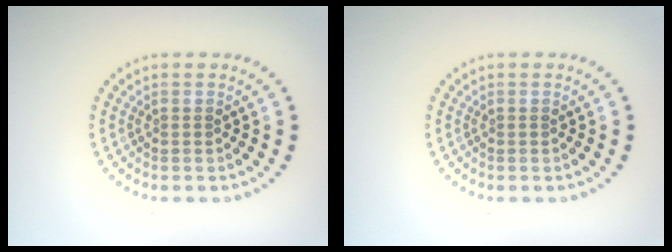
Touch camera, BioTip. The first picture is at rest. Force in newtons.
{"total": 0.0}